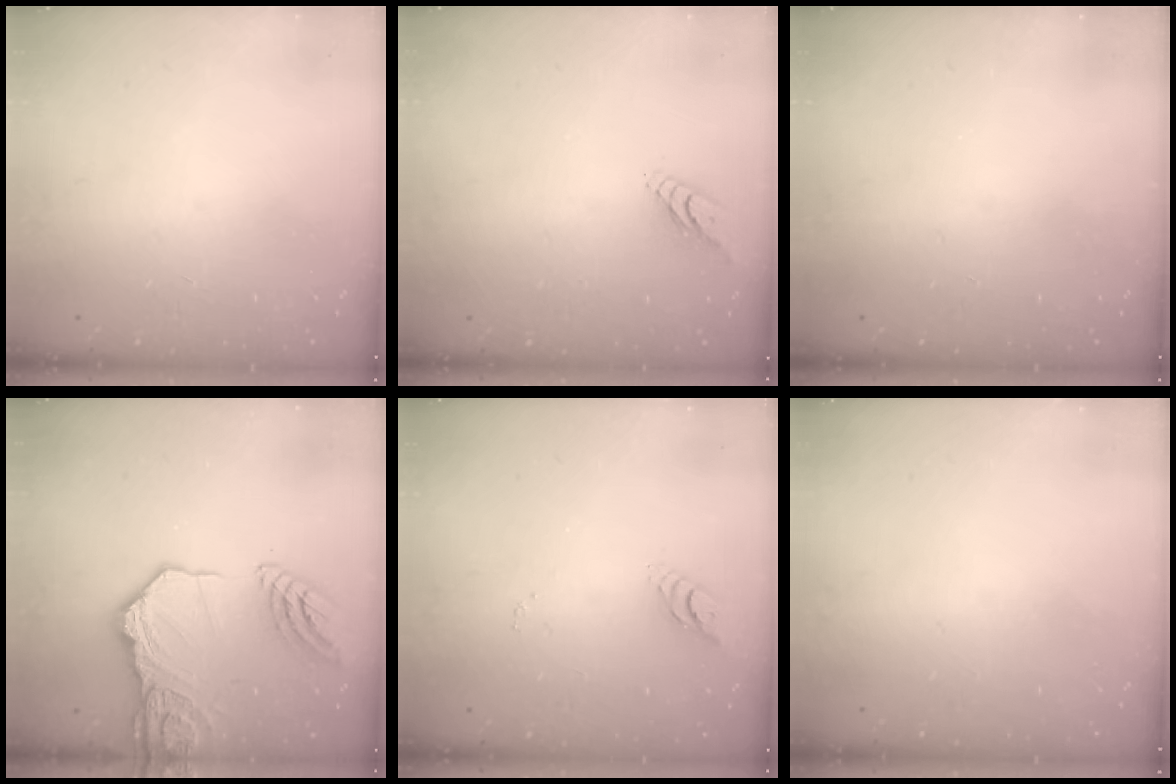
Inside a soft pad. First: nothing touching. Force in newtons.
{"total": 4.7, "press": 4.7, "slide": 0.6}
{"total": 0.0}
{"total": 19.1, "press": 19.0, "slide": 1.3}
{"total": 4.4, "press": 4.4, "slide": 0.3}
{"total": 0.0}